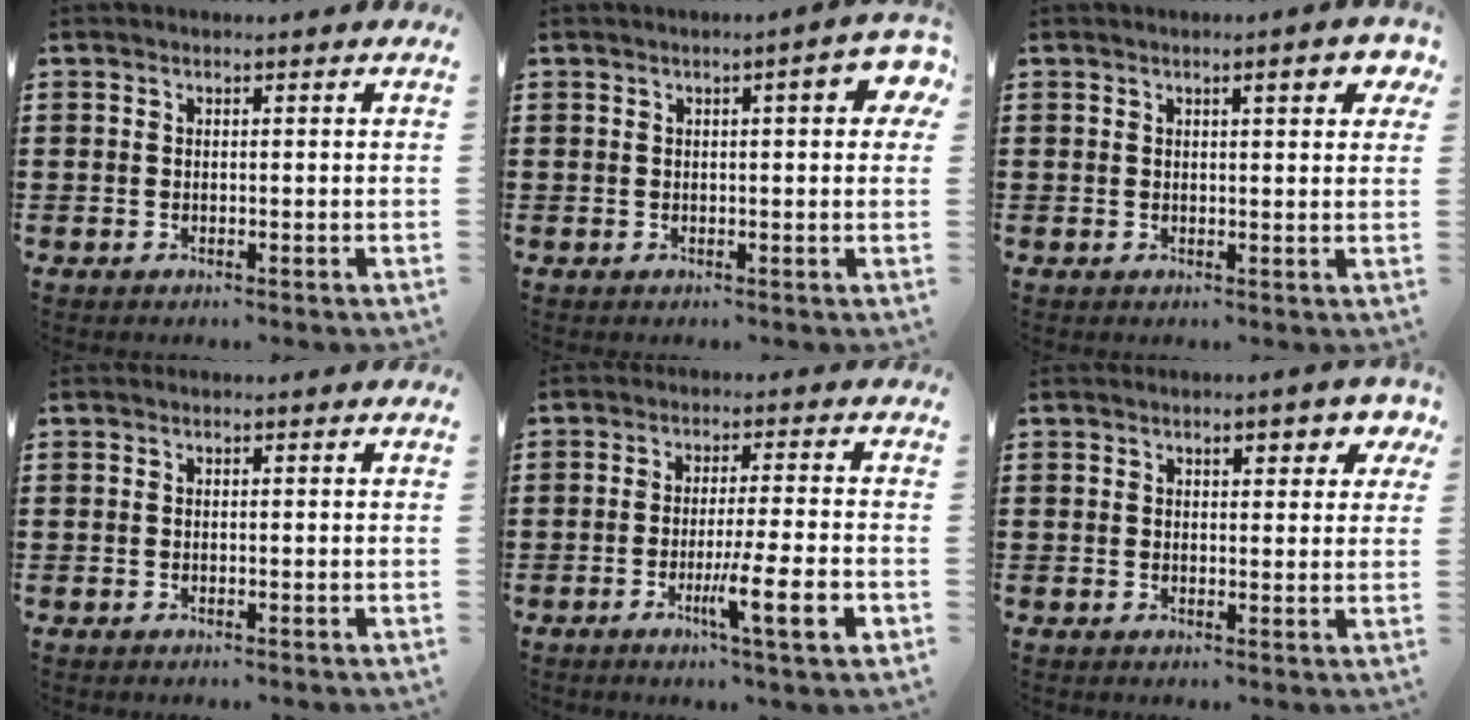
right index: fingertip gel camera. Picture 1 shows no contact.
{"total": 4.4, "force": [1.1, 0.9, 4.2], "torque": [-0.056, -0.003, 0.011]}
{"total": 3.3, "force": [1.4, 0.6, 3.0], "torque": [-0.045, -0.001, 0.017]}
{"total": 0.0}
{"total": 9.0, "force": [-3.3, 0.3, 8.3], "torque": [-0.141, -0.012, -0.056]}
{"total": 3.2, "force": [1.8, 1.3, 2.3], "torque": [-0.026, -0.001, 0.024]}